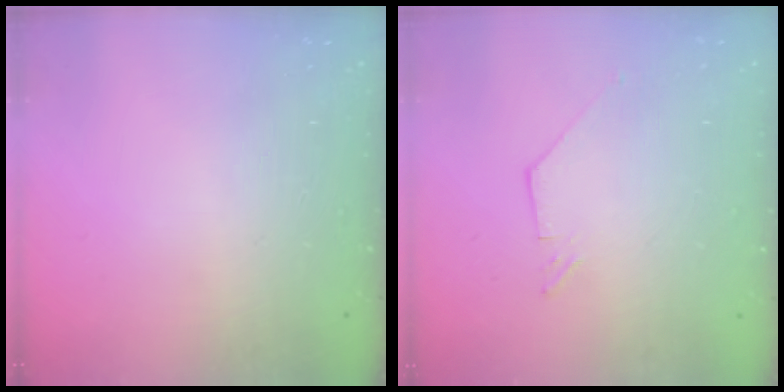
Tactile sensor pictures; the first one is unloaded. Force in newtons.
{"total": 1.2, "press": 1.1, "slide": 0.1}